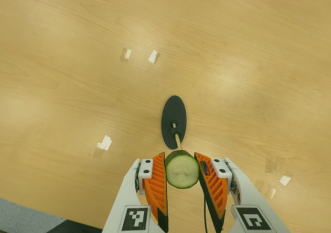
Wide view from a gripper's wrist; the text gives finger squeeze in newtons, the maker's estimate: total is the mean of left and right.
{"total": 9.3, "left": 9.9, "right": 8.8}